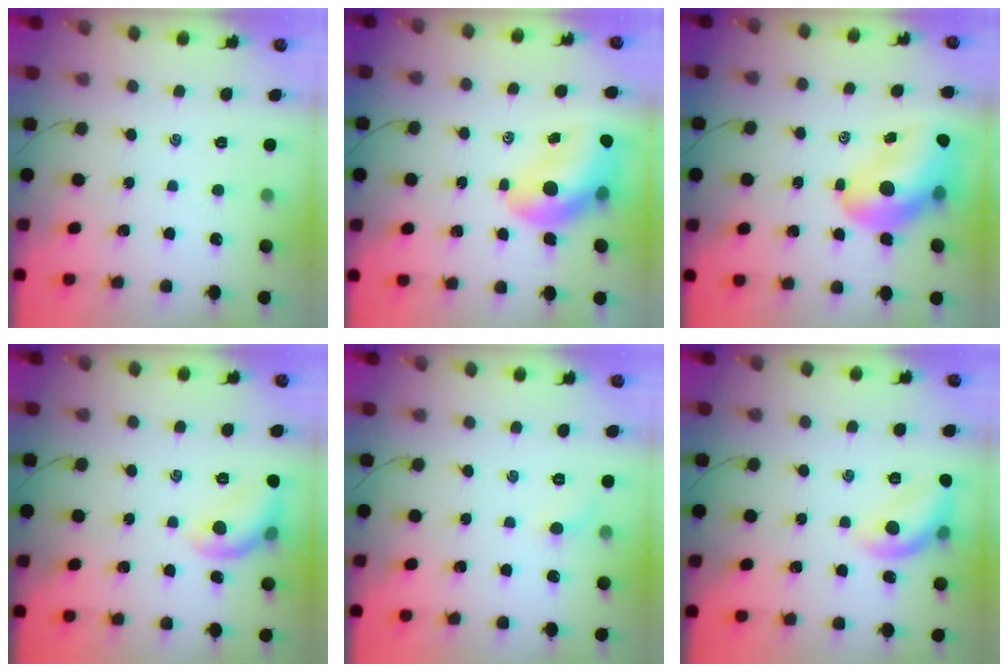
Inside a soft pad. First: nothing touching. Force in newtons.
{"total": 12.4, "press": 11.8, "slide": 3.9}
{"total": 14.5, "press": 13.8, "slide": 4.2}
{"total": 9.4, "press": 9.3, "slide": 1.3}
{"total": 3.9, "press": 3.6, "slide": 1.4}
{"total": 10.9, "press": 10.9, "slide": 0.5}